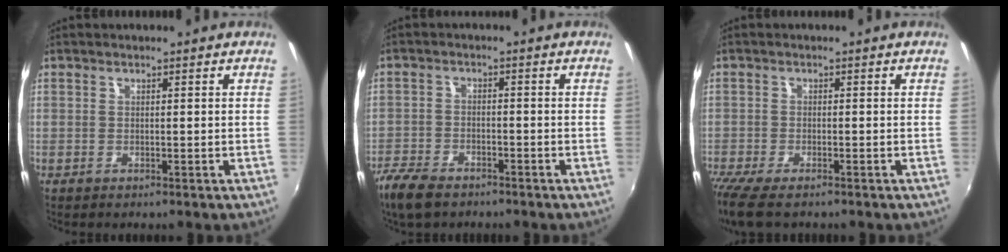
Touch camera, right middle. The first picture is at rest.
{"total": 8.0, "force": [-6.2, 3.5, 3.6], "torque": [-0.109, -0.018, -0.121]}
{"total": 7.8, "force": [-6.1, 1.9, 4.6], "torque": [-0.111, -0.042, -0.114]}